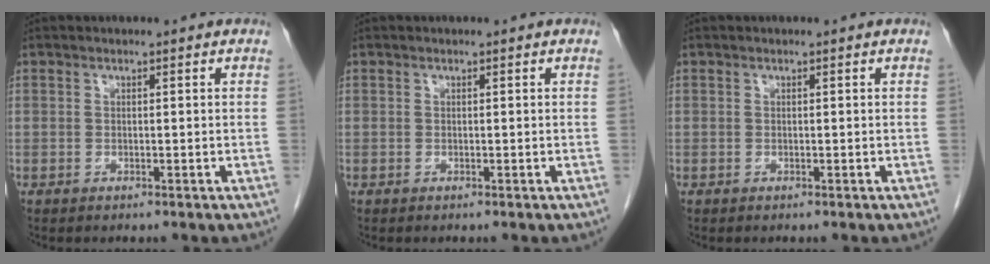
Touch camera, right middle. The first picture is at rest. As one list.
[{"total": 0.0}, {"total": 0.0}]